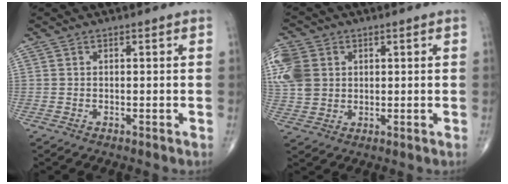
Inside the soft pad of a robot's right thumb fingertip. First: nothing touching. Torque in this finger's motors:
{"motor_torque": [-0.32, 0.45, 0.56, 0.41, 0.11]}